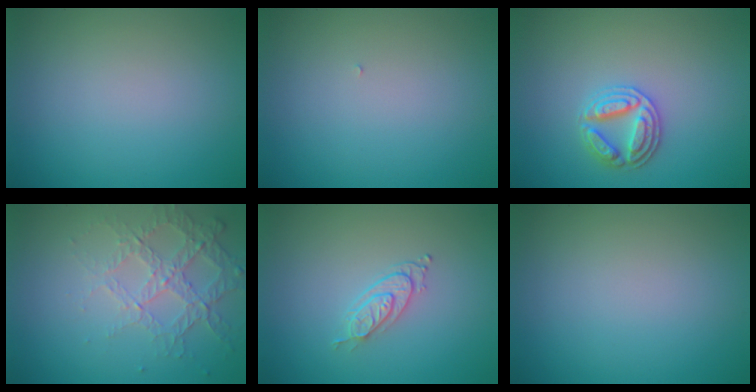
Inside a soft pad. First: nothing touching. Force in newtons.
{"total": 0.0}
{"total": 2.9, "press": 2.9, "slide": 0.5}
{"total": 4.3, "press": 2.8, "slide": 3.3}
{"total": 2.0, "press": 1.4, "slide": 1.4}
{"total": 0.0}